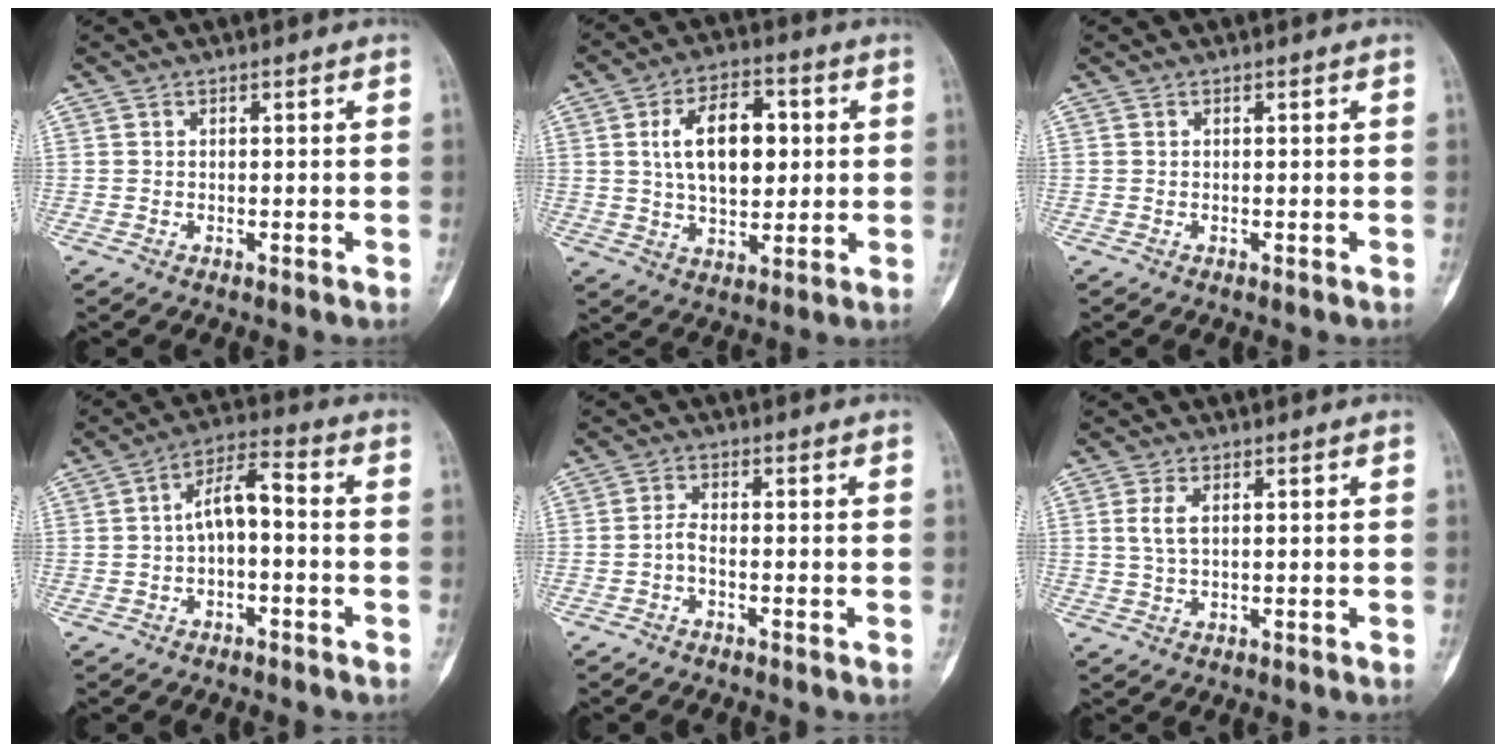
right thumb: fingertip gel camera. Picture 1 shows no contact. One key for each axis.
{"total": 13.2, "fx": 2.1, "fy": 7.8, "fz": 10.5, "tx": -0.144, "ty": 0.005, "tz": 0.035}
{"total": 0.0}
{"total": 7.3, "fx": -0.8, "fy": 3.8, "fz": 6.3, "tx": -0.100, "ty": 0.042, "tz": -0.025}
{"total": 2.1, "fx": -1.1, "fy": 1.0, "fz": 1.5, "tx": -0.029, "ty": 0.011, "tz": -0.028}
{"total": 3.6, "fx": 0.7, "fy": 1.9, "fz": 2.9, "tx": -0.061, "ty": 0.002, "tz": 0.012}